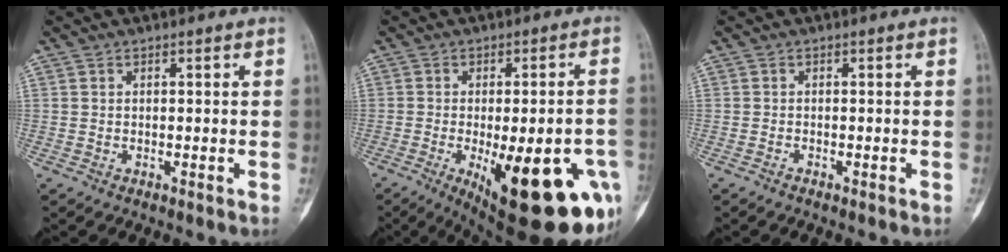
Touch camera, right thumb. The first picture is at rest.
{"total": 24.2, "force": [-8.8, 8.2, 21.0], "torque": [-0.219, -0.005, -0.101]}
{"total": 0.6, "force": [-0.5, 0.1, 0.2], "torque": [-0.007, 0.000, -0.010]}